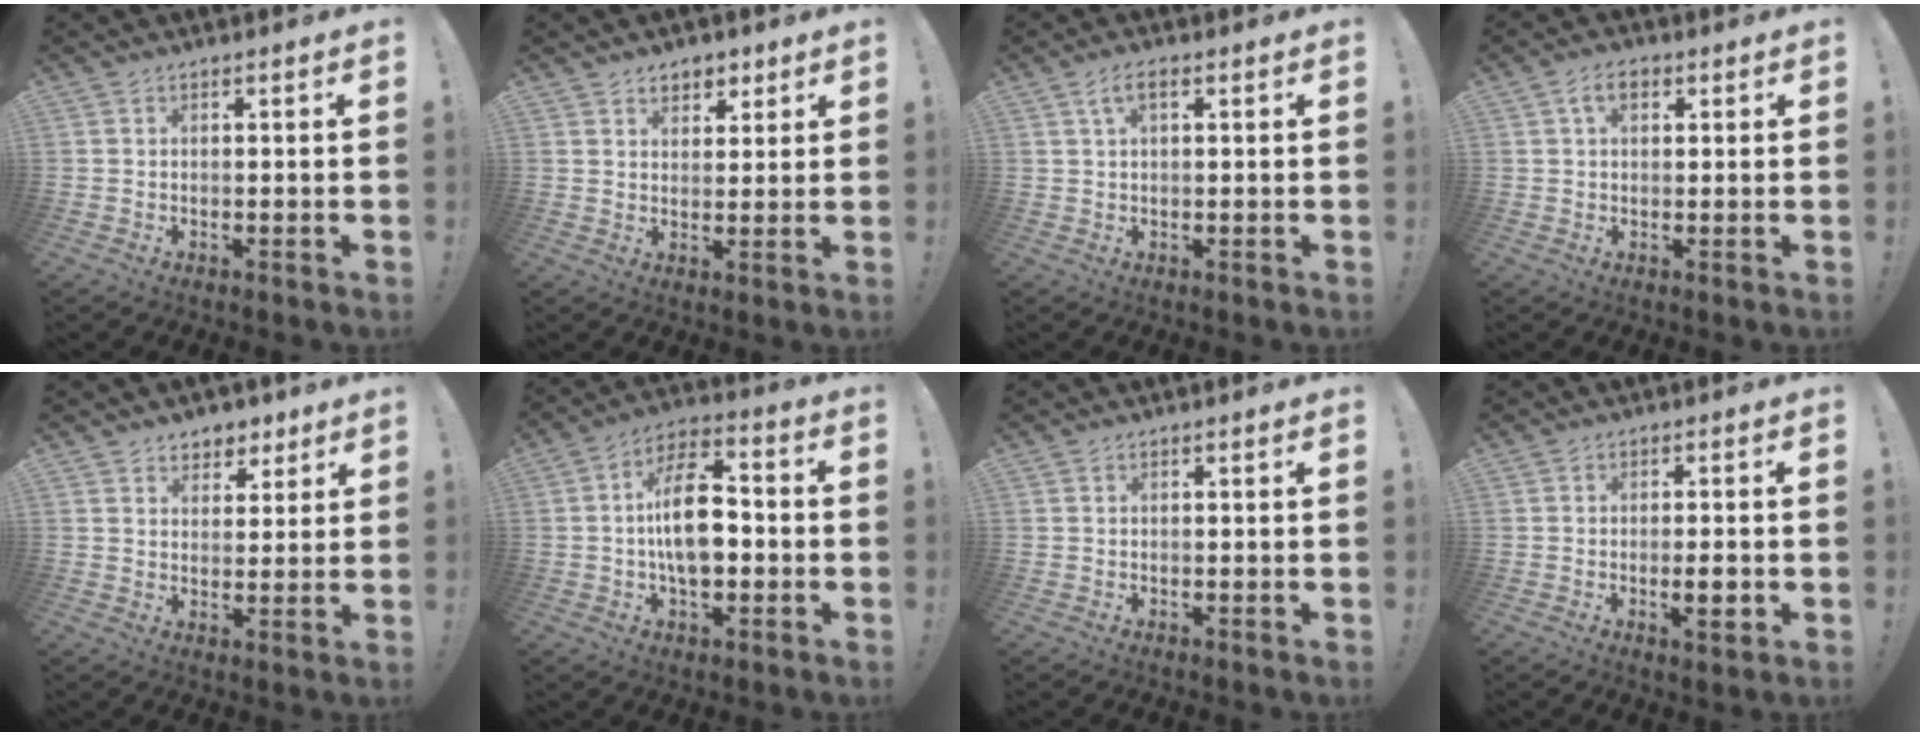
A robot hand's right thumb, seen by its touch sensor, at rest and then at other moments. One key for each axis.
{"total": 5.1, "fx": 3.1, "fy": 3.9, "fz": 1.3, "tx": -0.002, "ty": -0.018, "tz": 0.056}
{"total": 3.7, "fx": 1.3, "fy": 1.6, "fz": 3.1, "tx": -0.056, "ty": 0.004, "tz": 0.021}
{"total": 5.0, "fx": 1.9, "fy": 3.0, "fz": 3.6, "tx": -0.059, "ty": 0.006, "tz": 0.033}
{"total": 6.2, "fx": 4.1, "fy": 4.5, "fz": 1.1, "tx": -0.005, "ty": -0.029, "tz": 0.077}
{"total": 15.1, "fx": -1.4, "fy": 8.9, "fz": 12.1, "tx": -0.207, "ty": 0.020, "tz": -0.025}
{"total": 0.0}
{"total": 4.6, "fx": -1.2, "fy": 0.7, "fz": 4.4, "tx": -0.053, "ty": -0.006, "tz": -0.021}